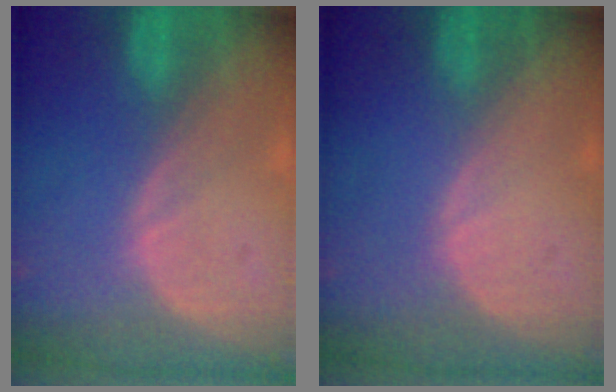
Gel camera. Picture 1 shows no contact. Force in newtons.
{"total": 0.0}